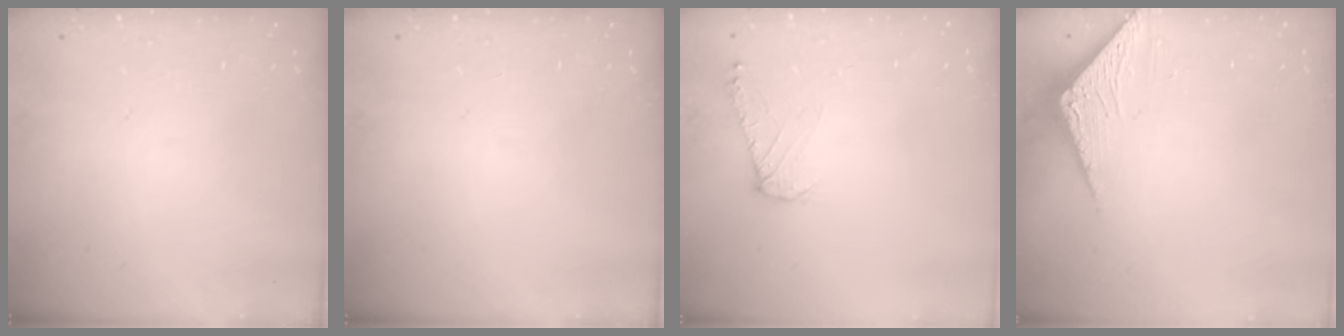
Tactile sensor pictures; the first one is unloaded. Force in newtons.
{"total": 0.0}
{"total": 7.3, "press": 7.2, "slide": 0.7}
{"total": 3.4, "press": 3.4, "slide": 0.3}